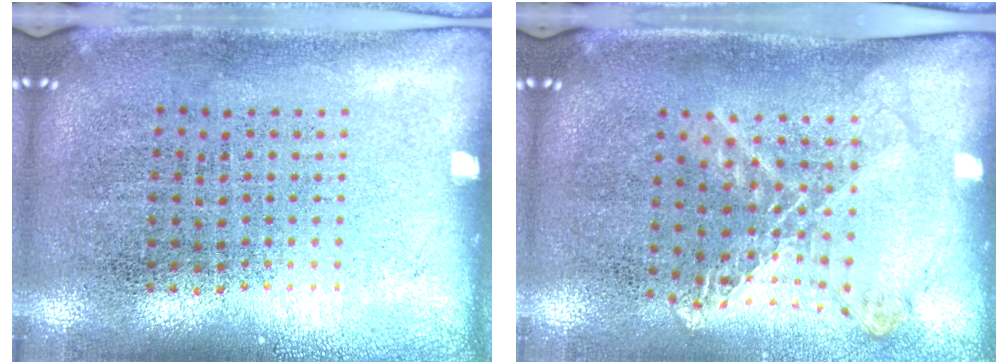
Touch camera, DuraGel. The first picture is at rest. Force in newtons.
{"total": 1.1, "press": 1.1, "slide": 0.3}